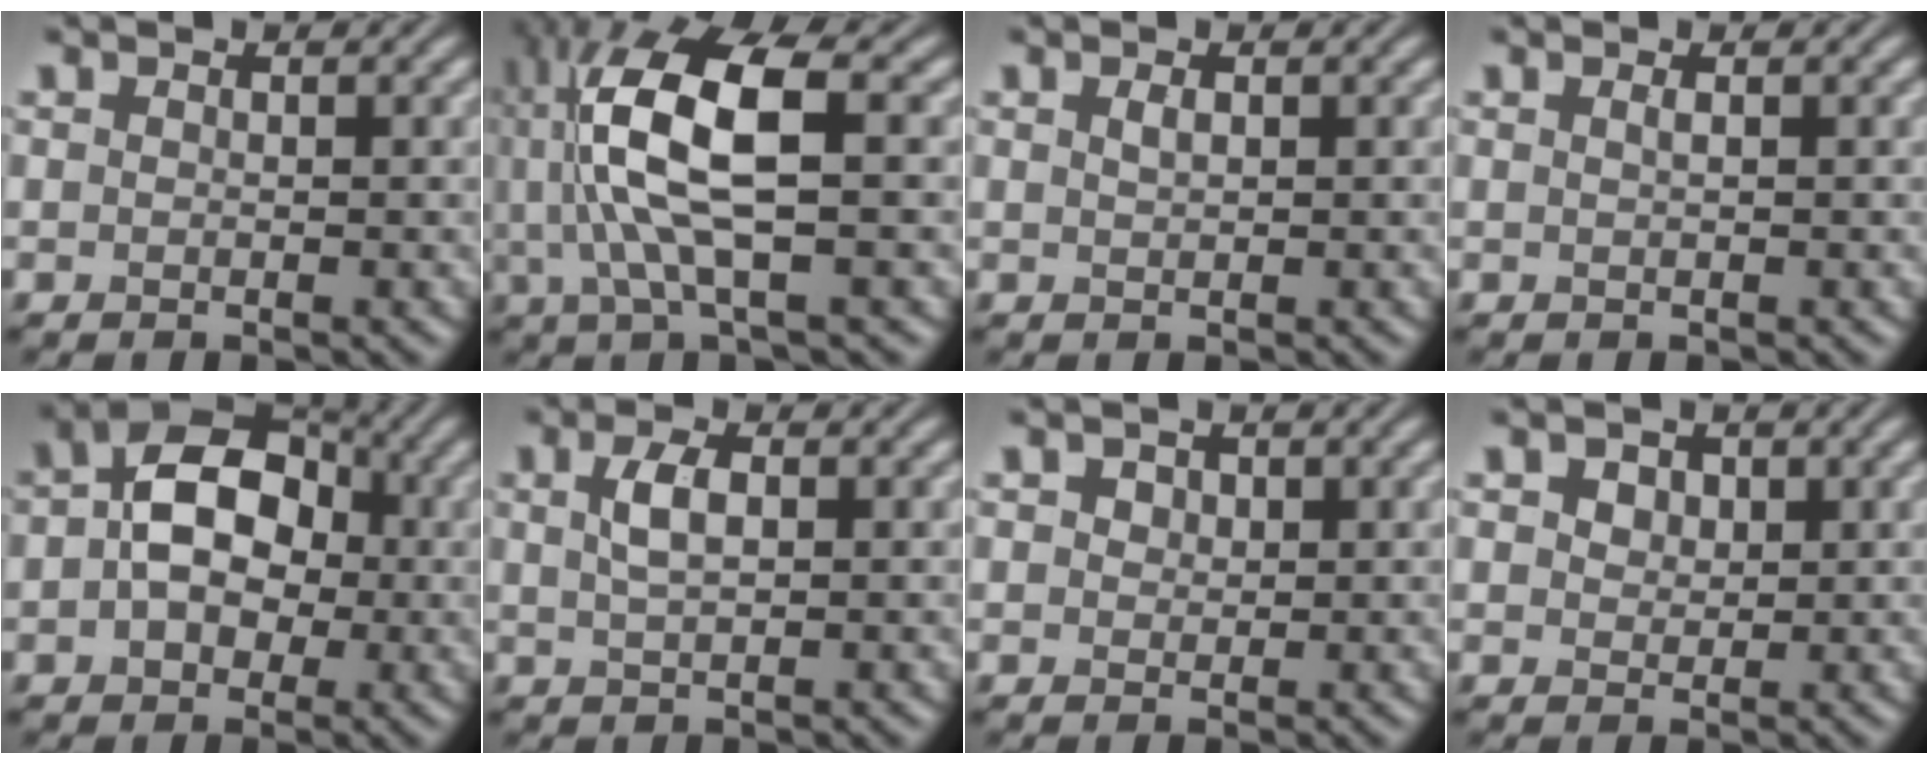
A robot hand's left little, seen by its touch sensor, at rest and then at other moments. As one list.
[{"total": 9.8, "force": [1.2, 3.1, 9.3], "torque": [-0.191, 0.006, 0.024]}, {"total": 0.7, "force": [0.3, 0.3, 0.6], "torque": [-0.014, 0.001, 0.007]}, {"total": 0.6, "force": [0.2, 0.2, 0.5], "torque": [-0.008, 0.004, 0.001]}, {"total": 8.7, "force": [0.3, 6.1, 6.1], "torque": [-0.078, 0.020, -0.015]}, {"total": 2.6, "force": [0.6, 1.2, 2.2], "torque": [-0.048, 0.003, 0.011]}, {"total": 1.7, "force": [0.8, 1.3, 0.8], "torque": [-0.009, 0.009, 0.000]}, {"total": 2.9, "force": [1.5, 2.0, 1.5], "torque": [-0.029, 0.011, 0.012]}]